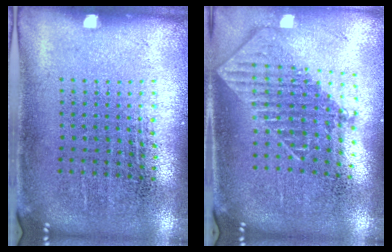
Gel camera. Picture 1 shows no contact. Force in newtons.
{"total": 1.9, "press": 1.5, "slide": 1.3}